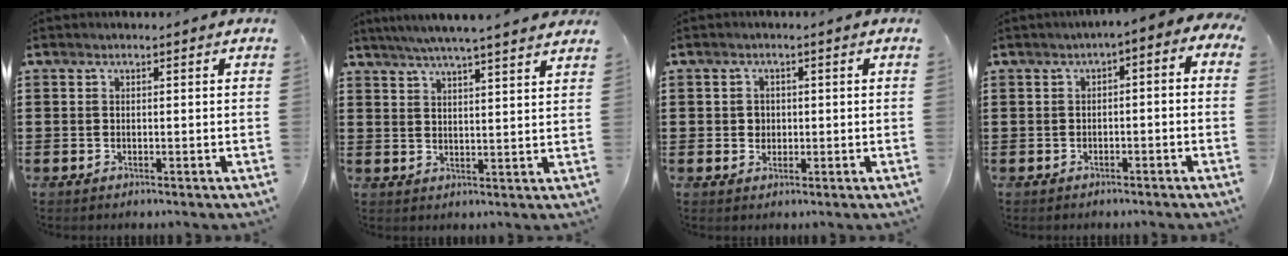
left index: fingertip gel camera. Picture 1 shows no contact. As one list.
[{"total": 5.0, "force": [4.5, -0.6, 1.9], "torque": [-0.050, -0.017, 0.079]}, {"total": 1.9, "force": [0.2, 1.8, 0.6], "torque": [-0.018, 0.010, 0.001]}, {"total": 2.5, "force": [-2.3, 0.7, 0.9], "torque": [-0.022, 0.004, -0.051]}]